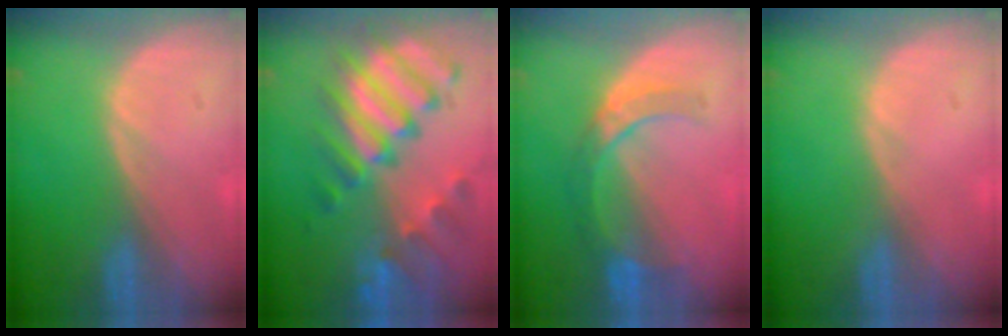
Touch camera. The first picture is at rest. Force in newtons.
{"total": 11.7, "press": 10.0, "slide": 6.0}
{"total": 5.4, "press": 5.3, "slide": 1.0}
{"total": 0.0}